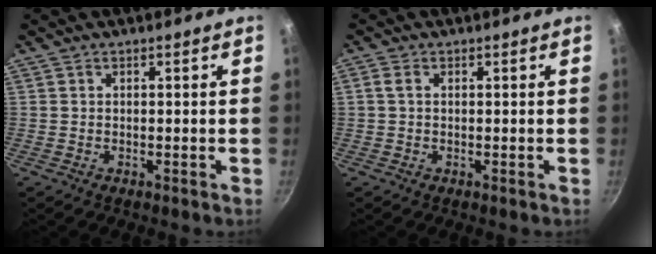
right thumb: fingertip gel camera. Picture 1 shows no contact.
{"total": 1.5, "force": [0.3, 1.0, 1.1], "torque": [-0.023, 0.005, 0.004]}